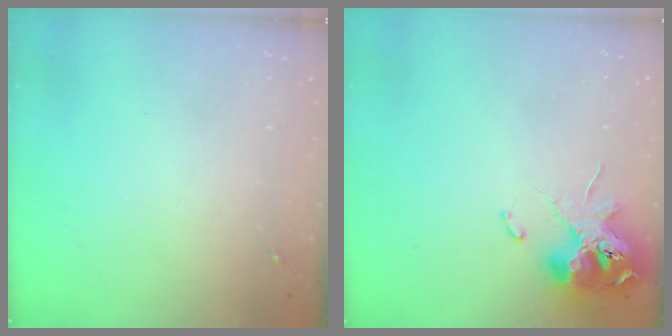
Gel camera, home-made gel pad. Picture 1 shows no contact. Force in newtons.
{"total": 11.9, "press": 11.8, "slide": 1.5}